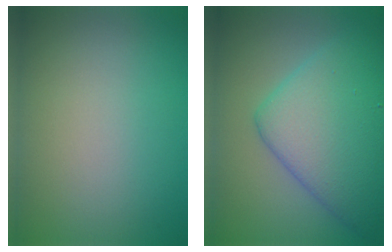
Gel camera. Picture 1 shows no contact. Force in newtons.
{"total": 8.4, "press": 8.4, "slide": 0.2}